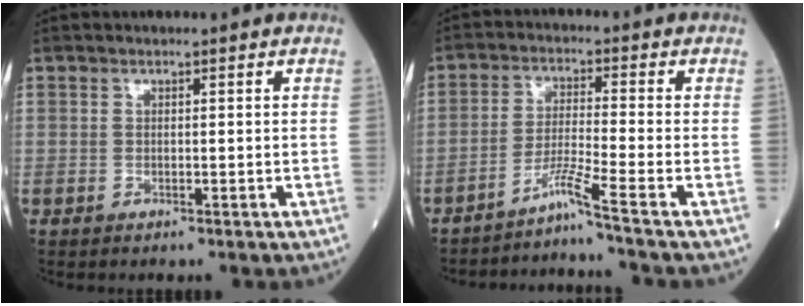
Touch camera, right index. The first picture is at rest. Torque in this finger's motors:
{"motor_torque": [-0.02, -0.15, 0.01, 0.01]}